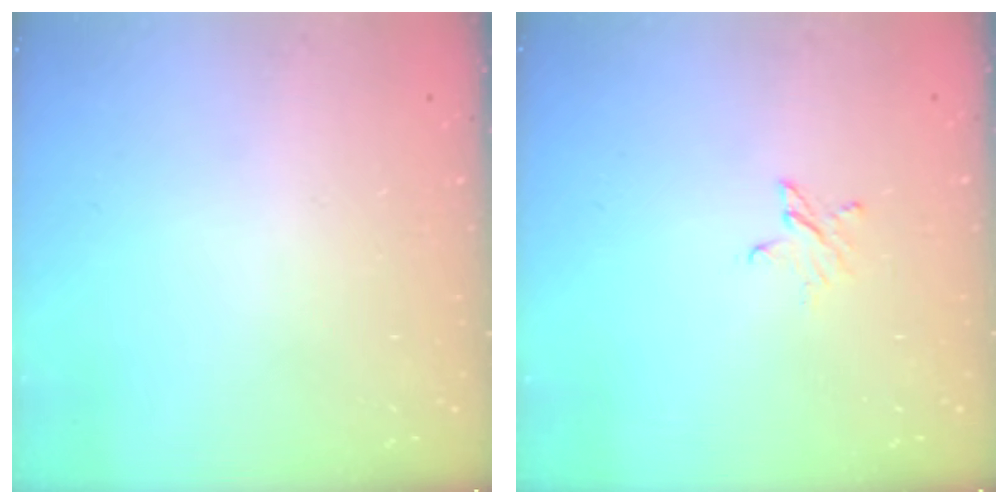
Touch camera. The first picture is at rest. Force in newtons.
{"total": 3.2, "press": 3.2, "slide": 0.3}